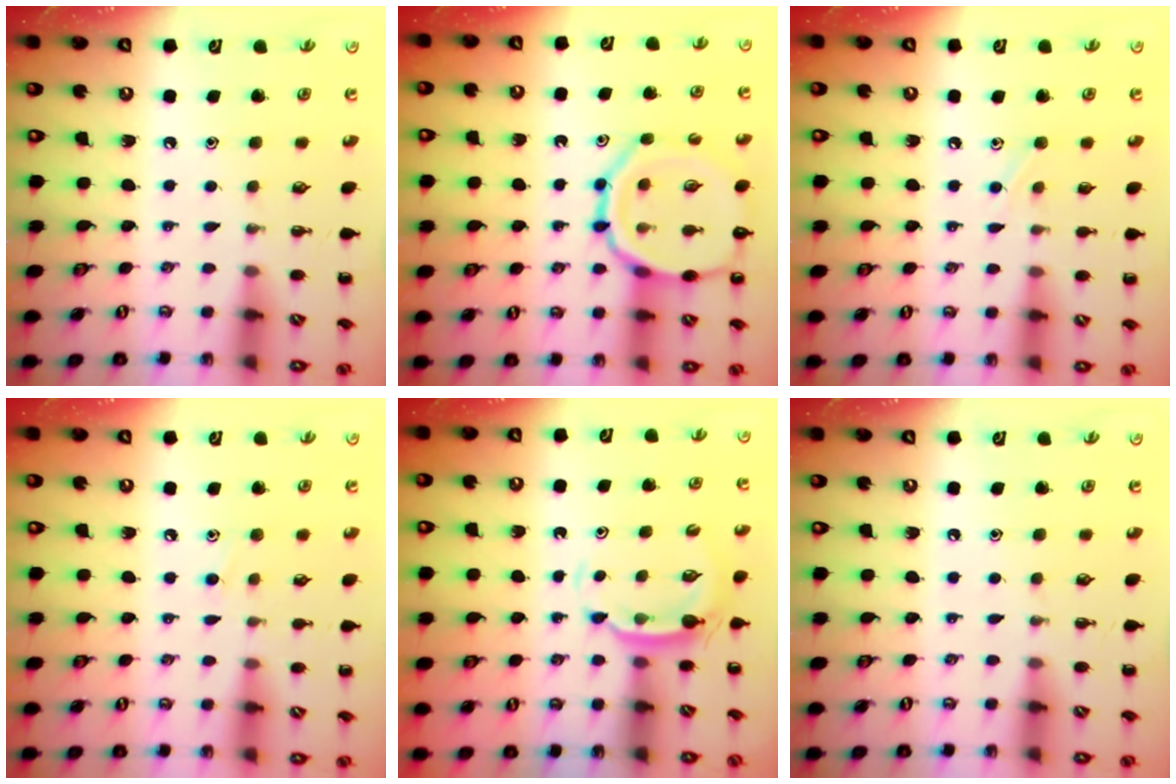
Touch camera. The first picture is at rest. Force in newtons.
{"total": 14.1, "press": 14.0, "slide": 1.7}
{"total": 3.9, "press": 3.7, "slide": 1.2}
{"total": 5.7, "press": 5.3, "slide": 2.1}
{"total": 5.5, "press": 5.5, "slide": 0.7}
{"total": 0.0}